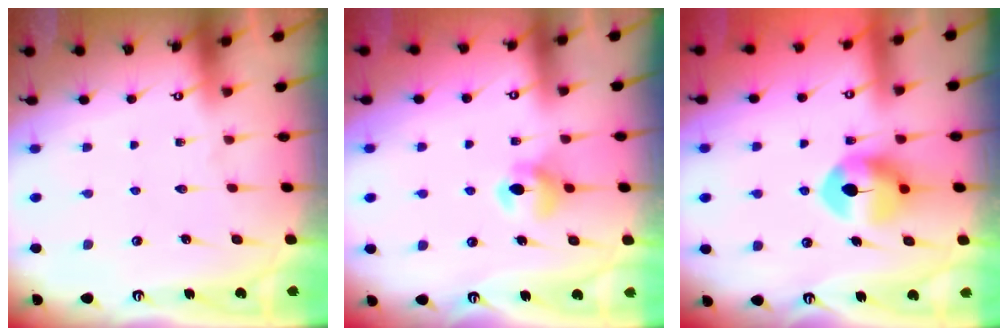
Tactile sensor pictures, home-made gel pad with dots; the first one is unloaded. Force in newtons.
{"total": 6.3, "press": 6.3, "slide": 0.4}
{"total": 9.2, "press": 9.1, "slide": 1.4}